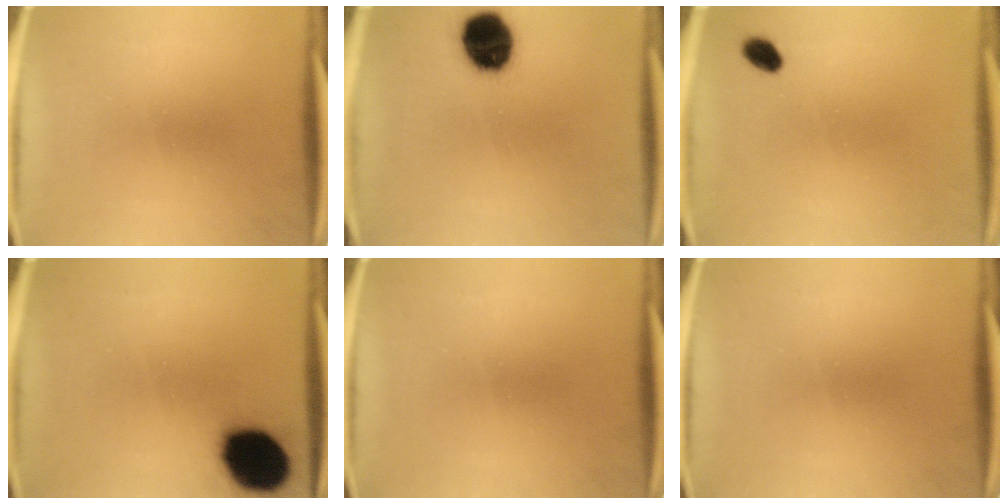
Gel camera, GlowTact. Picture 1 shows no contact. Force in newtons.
{"total": 13.3}
{"total": 2.8}
{"total": 17.4}
{"total": 0.0}
{"total": 0.0}